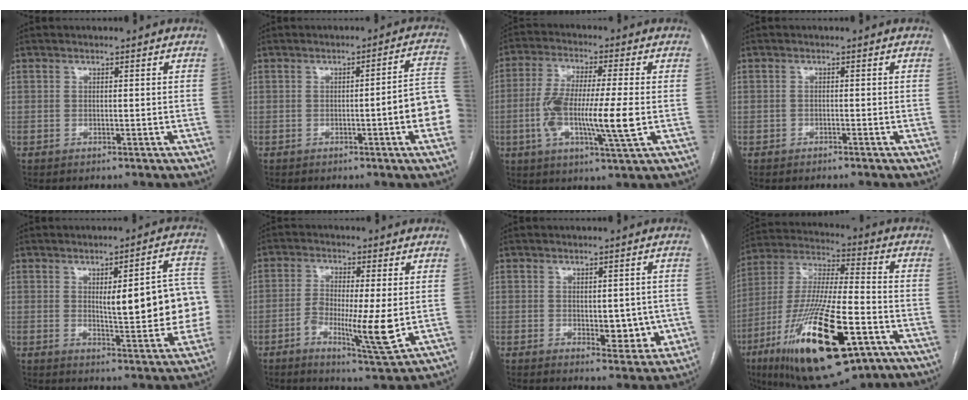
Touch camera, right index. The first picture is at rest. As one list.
[{"total": 8.6, "force": [-2.1, 0.2, 8.3], "torque": [-0.088, 0.016, -0.033]}, {"total": 12.5, "force": [-1.8, 1.1, 12.3], "torque": [-0.239, -0.004, -0.035]}, {"total": 0.6, "force": [-0.6, 0.2, 0.0], "torque": [-0.004, -0.001, -0.013]}, {"total": 14.4, "force": [0.5, 3.4, 14.0], "torque": [-0.166, 0.018, 0.011]}, {"total": 9.1, "force": [-1.7, 1.0, 8.8], "torque": [-0.155, -0.015, -0.027]}, {"total": 5.8, "force": [-0.4, 3.2, 4.9], "torque": [-0.053, -0.003, 0.008]}, {"total": 25.5, "force": [-11.2, 6.3, 22.0], "torque": [-0.438, -0.037, -0.183]}]